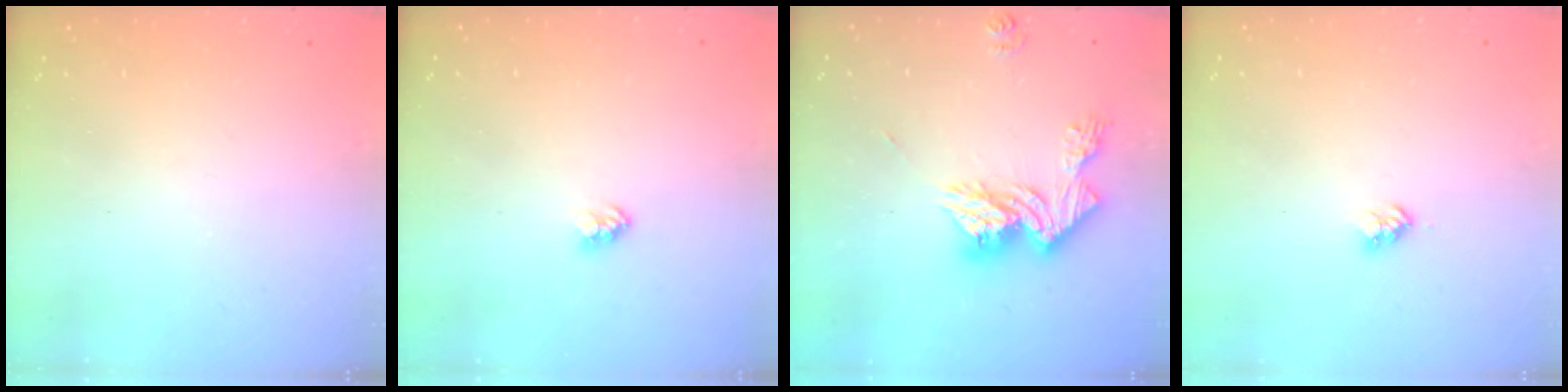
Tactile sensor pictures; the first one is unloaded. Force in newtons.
{"total": 2.4, "press": 2.4, "slide": 0.1}
{"total": 14.7, "press": 14.7, "slide": 1.2}
{"total": 2.8, "press": 2.8, "slide": 0.4}